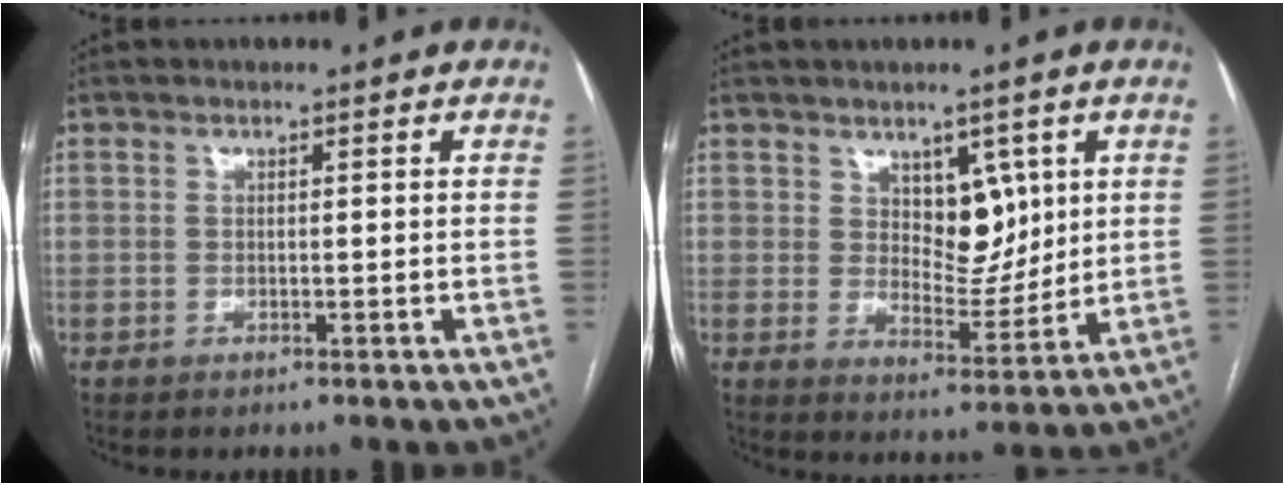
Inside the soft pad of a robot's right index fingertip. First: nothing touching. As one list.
[{"total": 7.1, "force": [2.9, 4.2, 5.0], "torque": [-0.070, 0.001, 0.056]}]